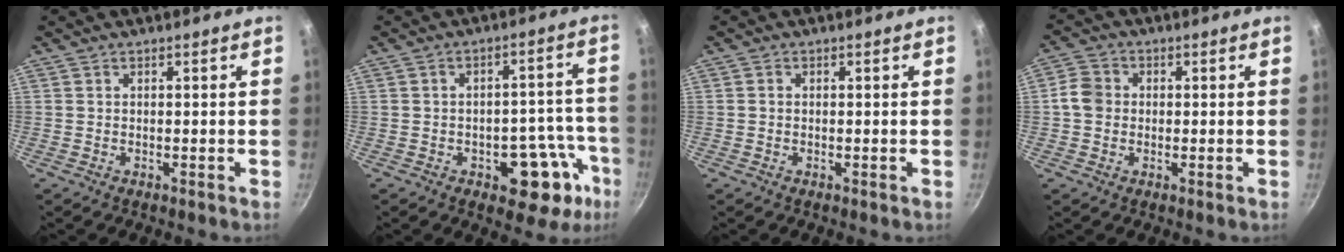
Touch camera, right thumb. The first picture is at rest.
{"total": 13.4, "force": [-5.7, 7.9, 9.1], "torque": [-0.038, 0.049, -0.063]}
{"total": 0.8, "force": [0.1, 0.6, 0.5], "torque": [-0.008, 0.004, 0.001]}
{"total": 4.6, "force": [-0.1, 4.1, 2.2], "torque": [-0.027, 0.011, -0.015]}